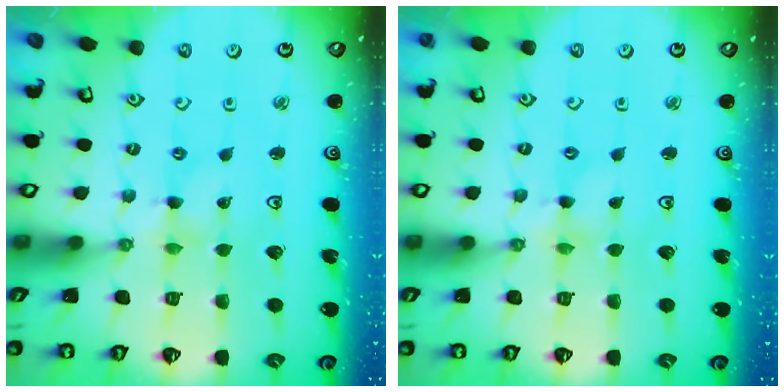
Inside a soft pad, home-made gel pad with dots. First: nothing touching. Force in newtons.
{"total": 1.6, "press": 1.6, "slide": 0.2}